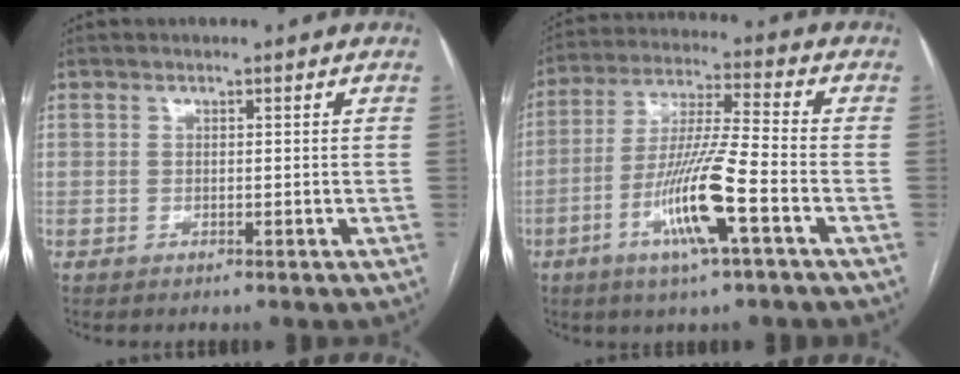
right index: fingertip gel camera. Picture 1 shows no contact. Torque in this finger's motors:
{"motor_torque": [1.84, -0.30, 0.99, 0.21]}